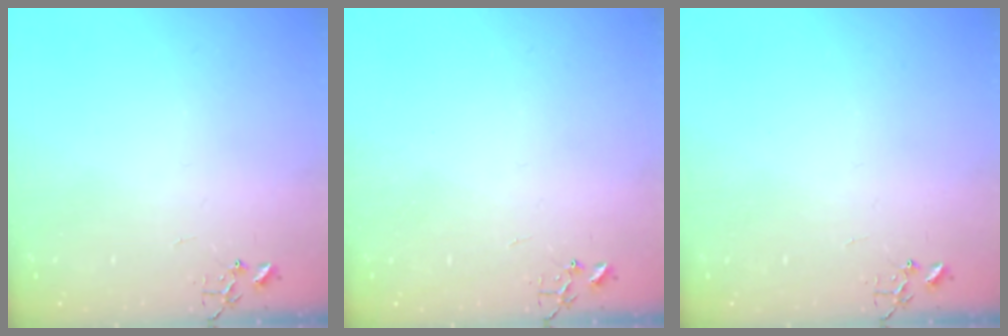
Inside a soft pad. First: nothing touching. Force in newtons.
{"total": 0.0}
{"total": 0.0}